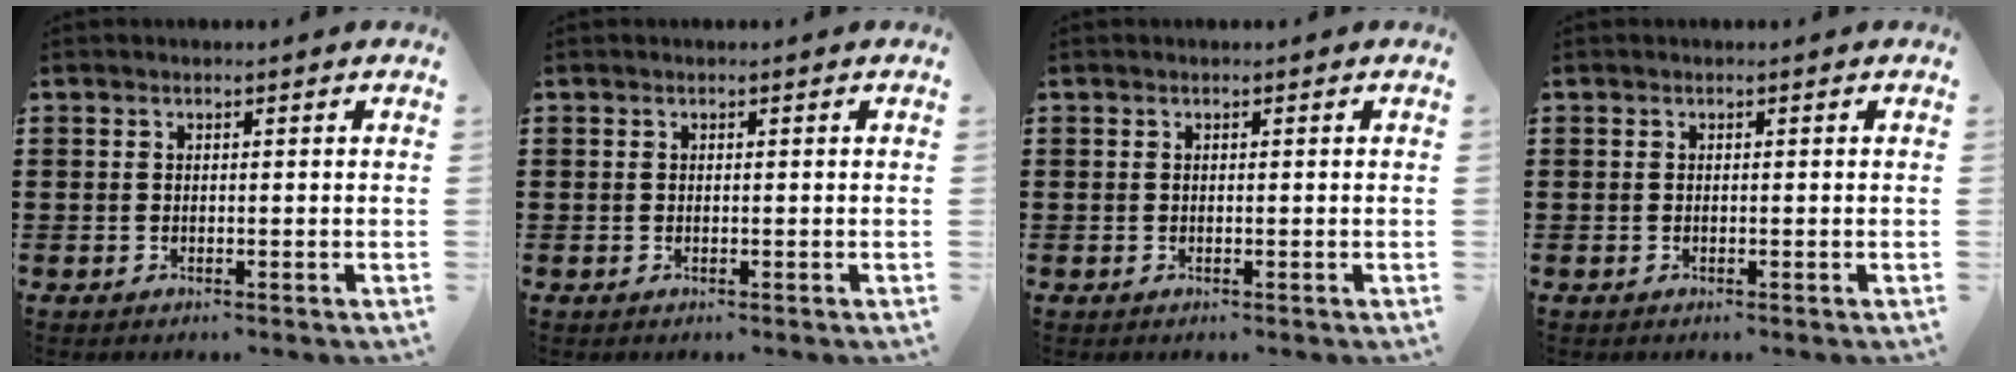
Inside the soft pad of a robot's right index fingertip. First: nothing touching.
{"total": 0.0}
{"total": 0.0}
{"total": 0.0}